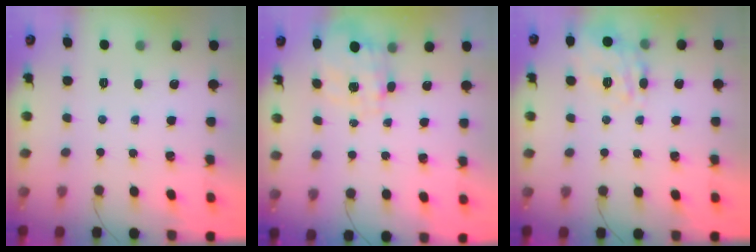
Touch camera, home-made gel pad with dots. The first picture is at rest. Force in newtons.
{"total": 3.4, "press": 3.2, "slide": 1.1}
{"total": 17.4, "press": 17.3, "slide": 1.9}